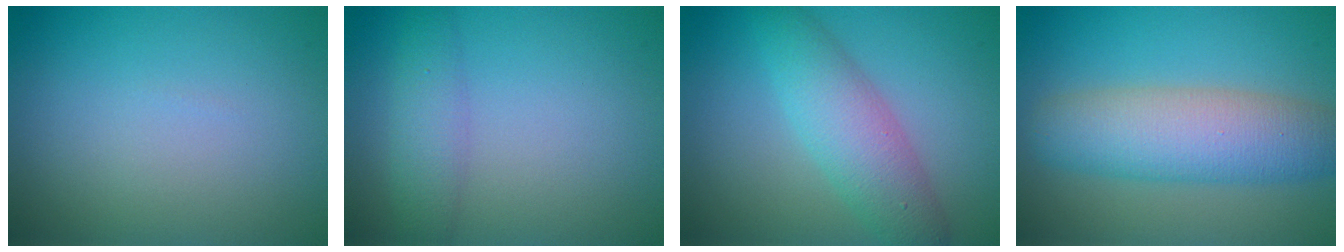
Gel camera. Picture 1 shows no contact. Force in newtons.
{"total": 2.8, "press": 2.8, "slide": 0.1}
{"total": 4.8, "press": 4.8, "slide": 0.1}
{"total": 6.9, "press": 6.9, "slide": 0.3}